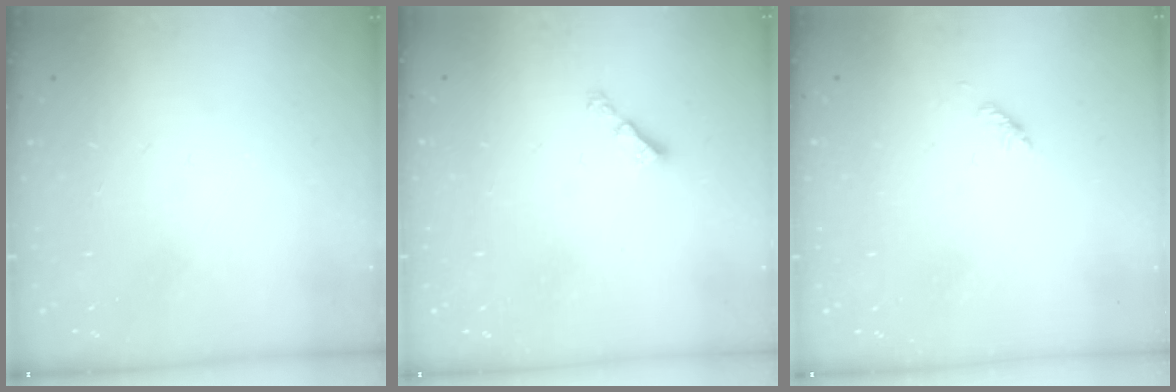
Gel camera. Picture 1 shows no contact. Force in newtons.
{"total": 3.0, "press": 2.9, "slide": 0.5}
{"total": 2.8, "press": 2.7, "slide": 0.6}